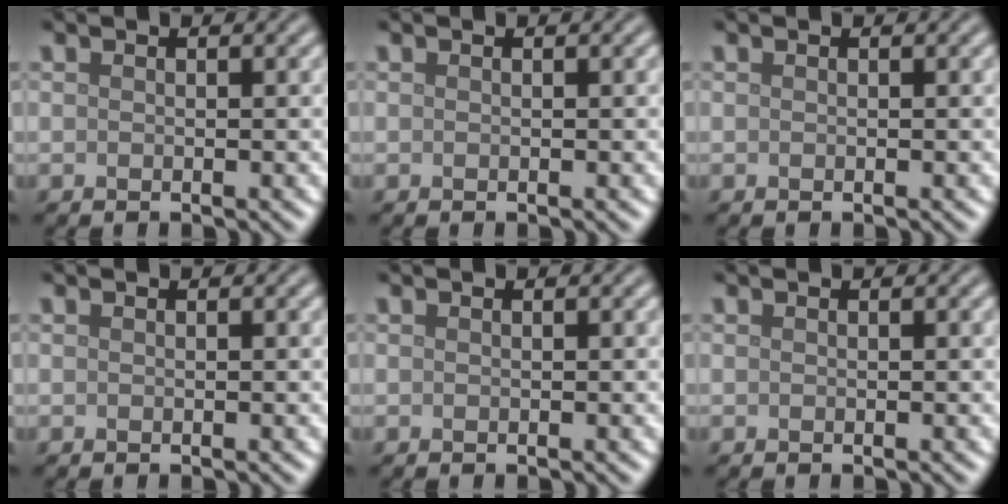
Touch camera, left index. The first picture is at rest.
{"total": 0.0}
{"total": 0.0}
{"total": 0.0}
{"total": 0.0}
{"total": 0.0}